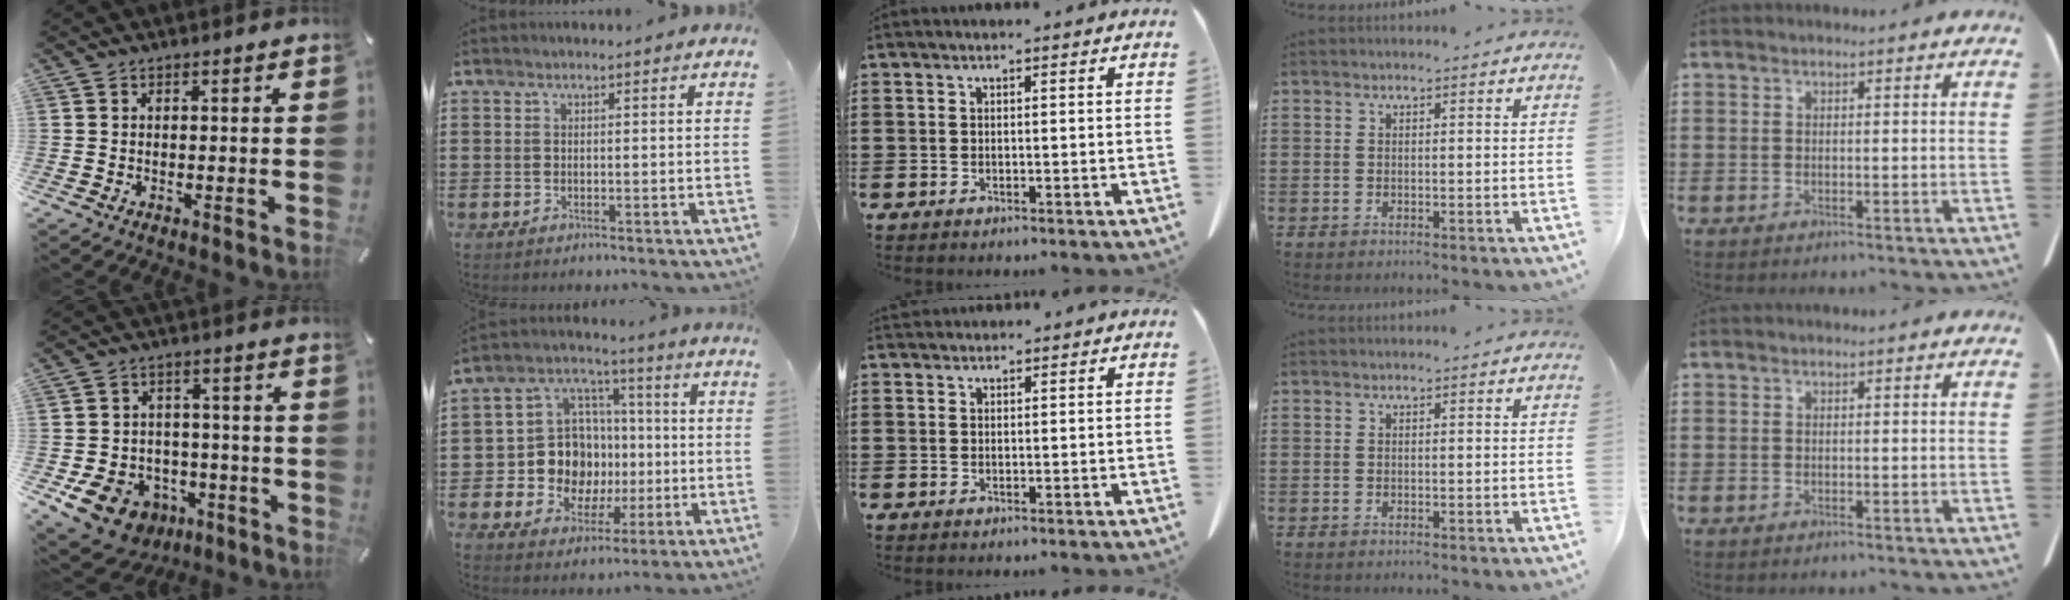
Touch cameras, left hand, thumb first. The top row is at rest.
{"thumb": {"total": 11.3, "force": [-5.6, 8.8, 4.5], "torque": [-0.087, 0.043, -0.091]}, "index": {"total": 10.8, "force": [-0.6, 10.2, 3.4], "torque": [-0.110, 0.004, -0.002]}, "middle": {"total": 1.0, "force": [1.0, 0.2, 0.0], "torque": [-0.004, -0.002, 0.020]}}